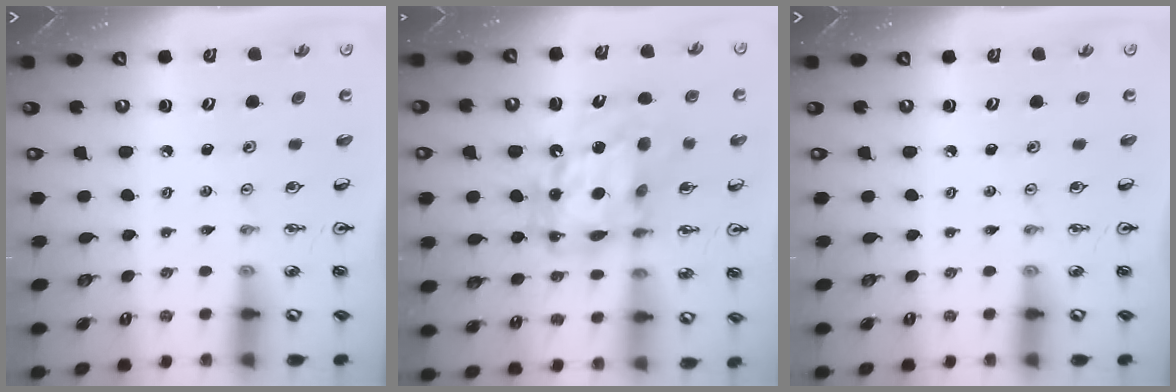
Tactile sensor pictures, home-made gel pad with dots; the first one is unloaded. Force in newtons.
{"total": 16.7, "press": 16.6, "slide": 1.8}
{"total": 0.0}